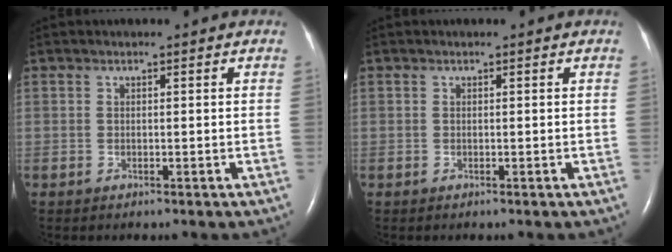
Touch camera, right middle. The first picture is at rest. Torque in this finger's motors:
{"motor_torque": [0.00, 0.00, 0.00, 0.00]}